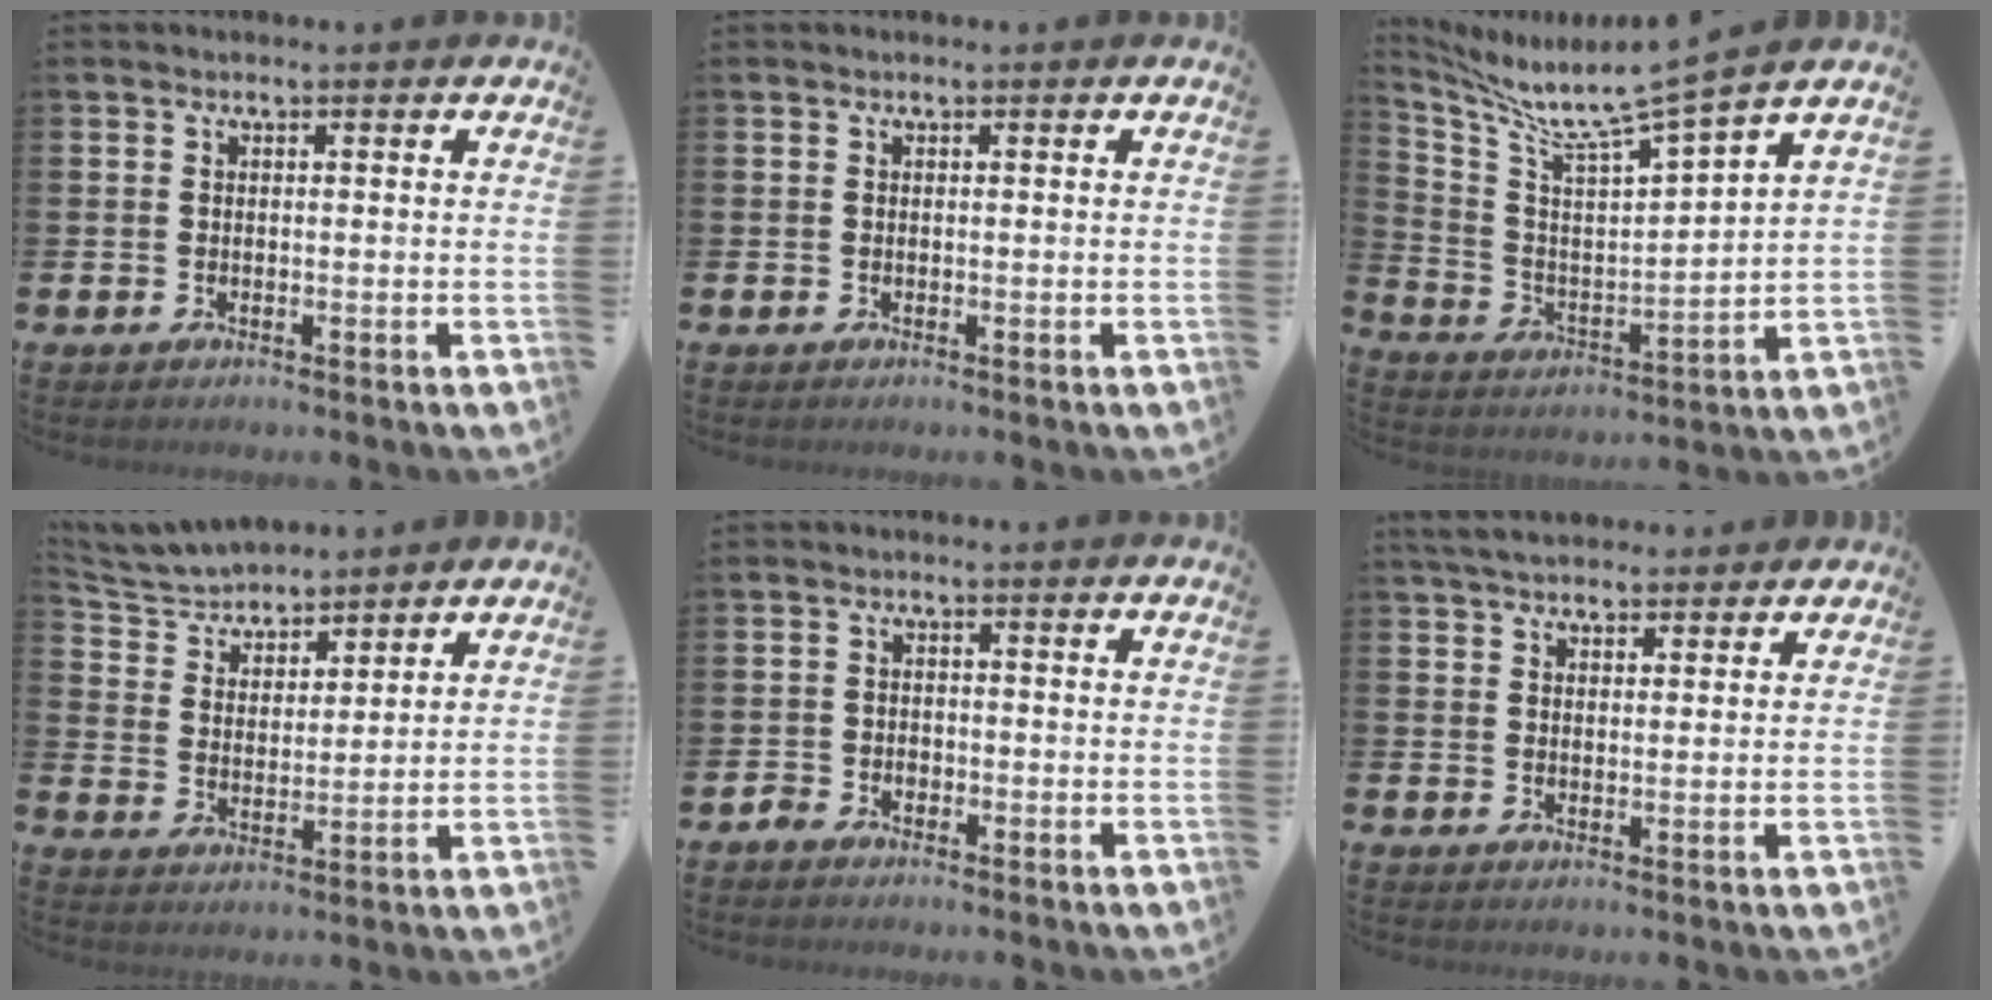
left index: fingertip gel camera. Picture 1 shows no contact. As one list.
[{"total": 0.0}, {"total": 8.0, "force": [7.0, 0.2, 4.0], "torque": [-0.115, -0.056, 0.111]}, {"total": 5.3, "force": [5.1, 1.3, 0.3], "torque": [-0.037, -0.030, 0.091]}, {"total": 1.7, "force": [-1.3, 1.0, 0.1], "torque": [-0.008, 0.004, -0.030]}, {"total": 4.6, "force": [4.3, 1.3, 1.0], "torque": [-0.037, -0.008, 0.081]}]